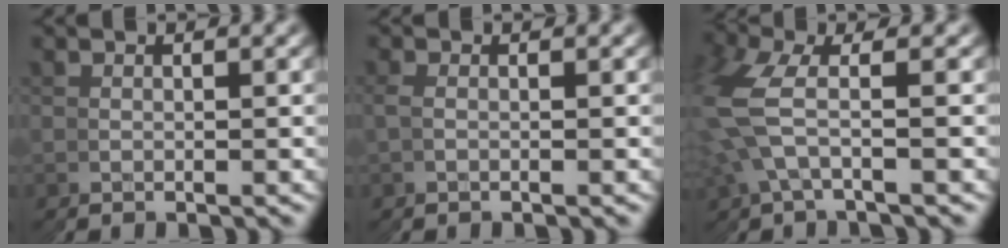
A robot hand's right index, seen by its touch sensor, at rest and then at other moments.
{"total": 0.8, "force": [-0.1, -0.3, -0.7], "torque": [0.000, 0.000, -0.003]}
{"total": 4.4, "force": [2.0, 3.3, 2.2], "torque": [-0.084, 0.010, 0.030]}